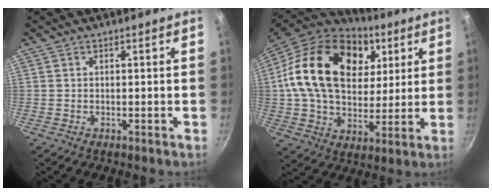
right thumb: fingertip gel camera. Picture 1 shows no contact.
{"total": 26.2, "force": [8.3, 17.7, 17.4], "torque": [-0.289, -0.006, 0.136]}